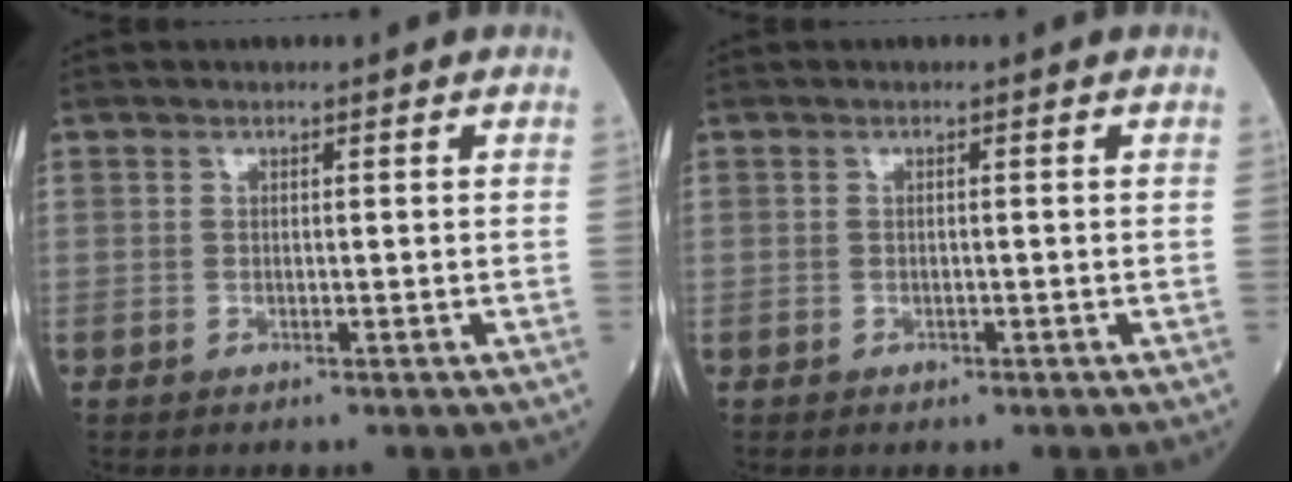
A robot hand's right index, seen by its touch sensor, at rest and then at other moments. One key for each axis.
{"total": 0.5, "fx": -0.3, "fy": 0.3, "fz": 0.2, "tx": -0.002, "ty": 0.001, "tz": -0.004}